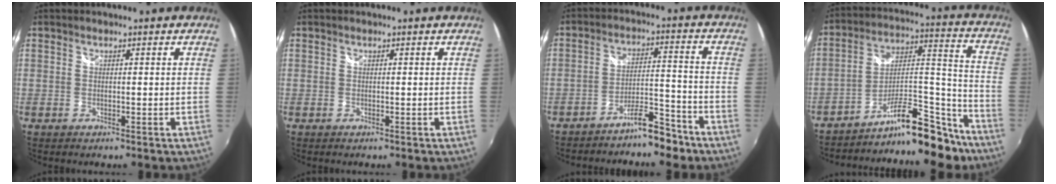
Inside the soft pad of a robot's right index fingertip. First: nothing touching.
{"total": 0.0}
{"total": 7.4, "force": [-6.2, 1.8, 3.5], "torque": [-0.061, 0.020, -0.095]}
{"total": 16.7, "force": [-13.7, 5.3, 7.9], "torque": [-0.119, 0.055, -0.202]}